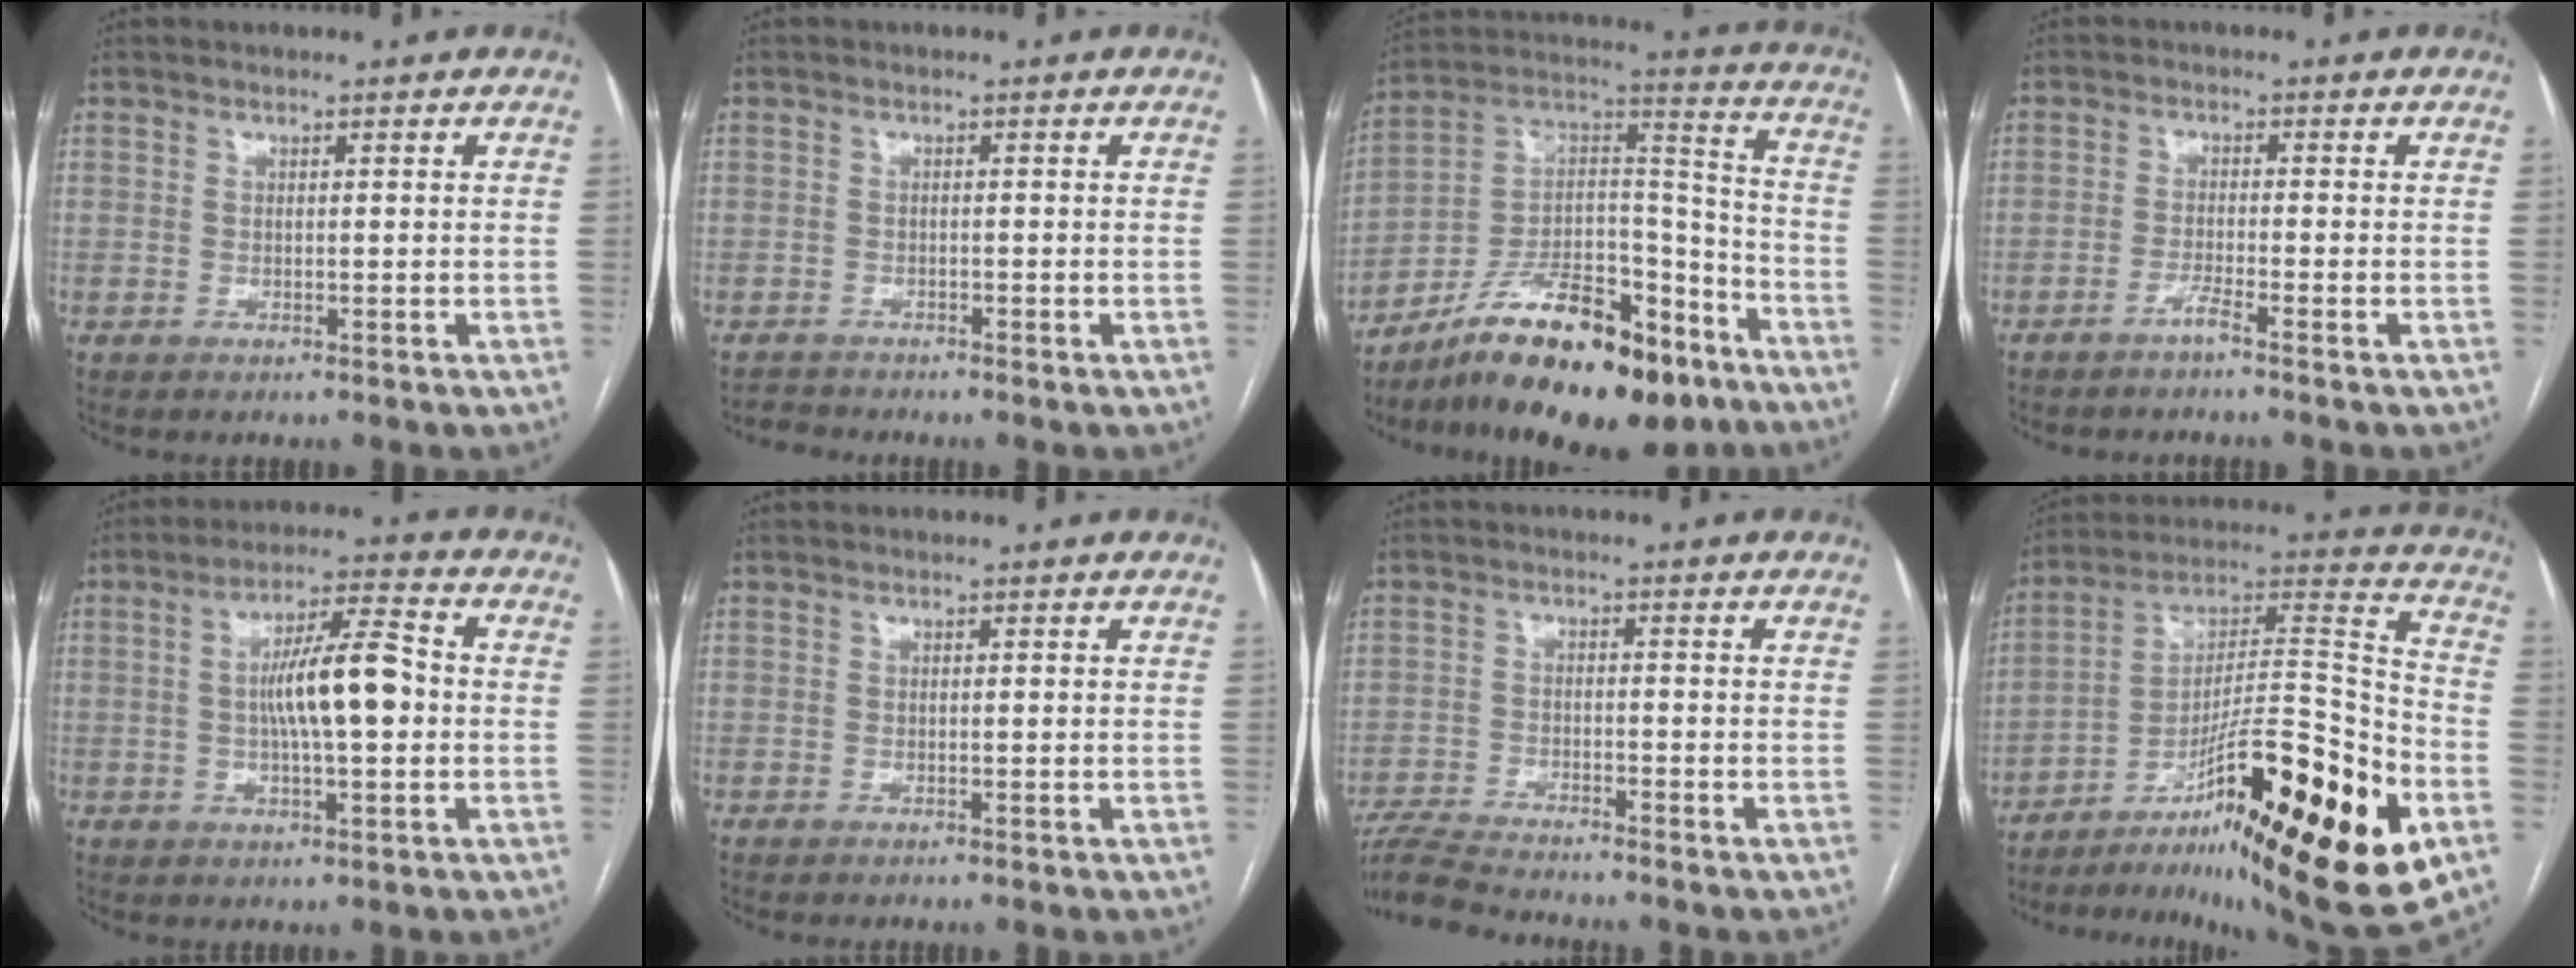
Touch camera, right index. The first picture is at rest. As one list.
[{"total": 1.5, "force": [-1.3, 0.0, -0.8], "torque": [0.016, -0.010, -0.024]}, {"total": 22.3, "force": [-15.5, 7.5, 14.2], "torque": [-0.211, 0.039, -0.253]}, {"total": 2.1, "force": [-1.7, -0.6, 1.2], "torque": [-0.027, 0.000, -0.035]}, {"total": 10.1, "force": [-0.1, 1.7, 9.9], "torque": [-0.176, 0.016, -0.004]}, {"total": 0.0}, {"total": 6.8, "force": [-6.6, -0.3, 1.6], "torque": [-0.031, -0.015, -0.121]}, {"total": 29.4, "force": [-13.6, 4.1, 25.8], "torque": [-0.349, -0.005, -0.206]}]